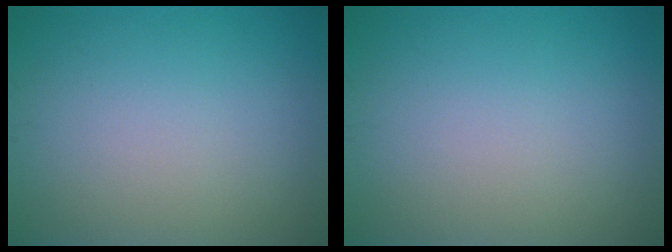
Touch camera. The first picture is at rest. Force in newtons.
{"total": 0.0}